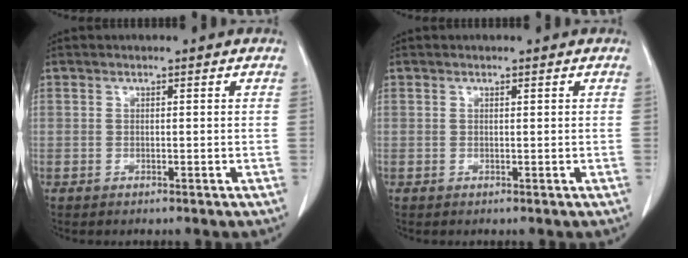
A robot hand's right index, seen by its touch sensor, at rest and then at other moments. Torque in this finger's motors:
{"motor_torque": [-0.17, 0.14, -0.06, -0.01]}